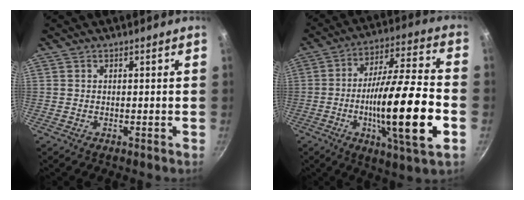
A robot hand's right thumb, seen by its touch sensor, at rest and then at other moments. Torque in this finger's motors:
{"motor_torque": [2.55, 2.46, 2.39, -0.29, 0.66]}